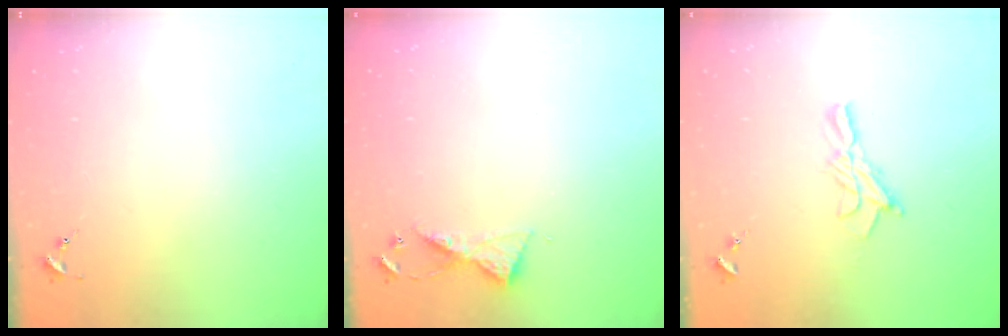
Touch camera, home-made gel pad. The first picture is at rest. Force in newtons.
{"total": 6.7, "press": 6.7, "slide": 0.7}
{"total": 9.9, "press": 9.9, "slide": 0.5}